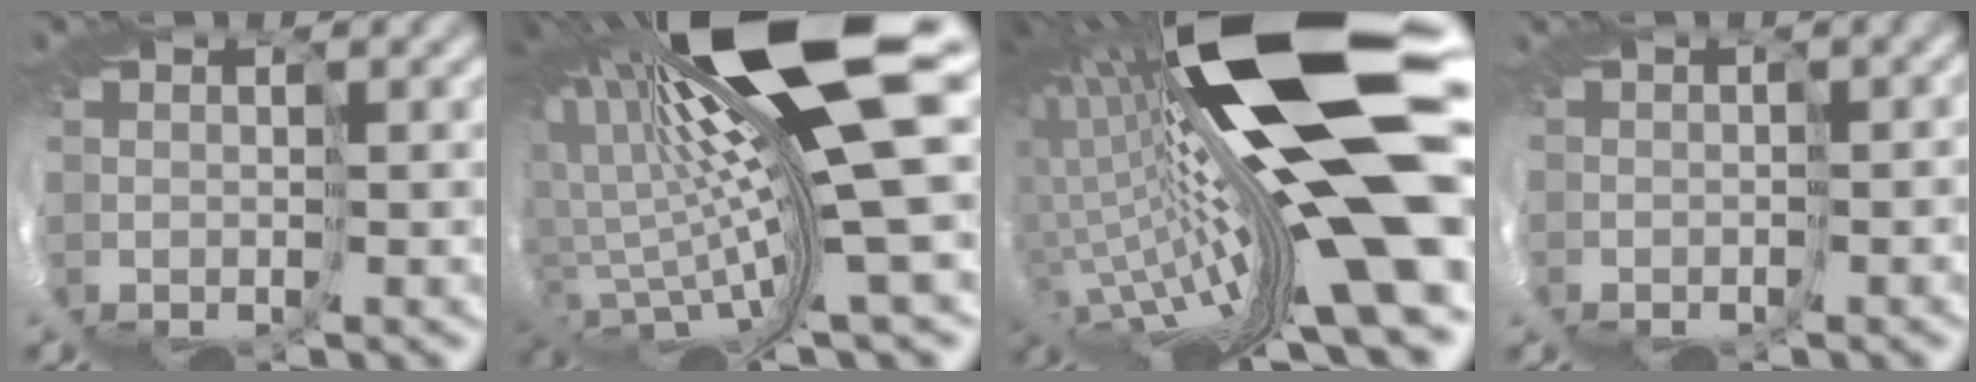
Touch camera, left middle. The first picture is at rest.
{"total": 16.7, "force": [6.3, 2.4, 15.3], "torque": [-0.260, -0.024, 0.122]}
{"total": 18.9, "force": [3.0, 3.3, 18.3], "torque": [-0.317, -0.009, 0.033]}
{"total": 2.7, "force": [-2.2, 1.0, 1.2], "torque": [-0.013, 0.004, -0.030]}